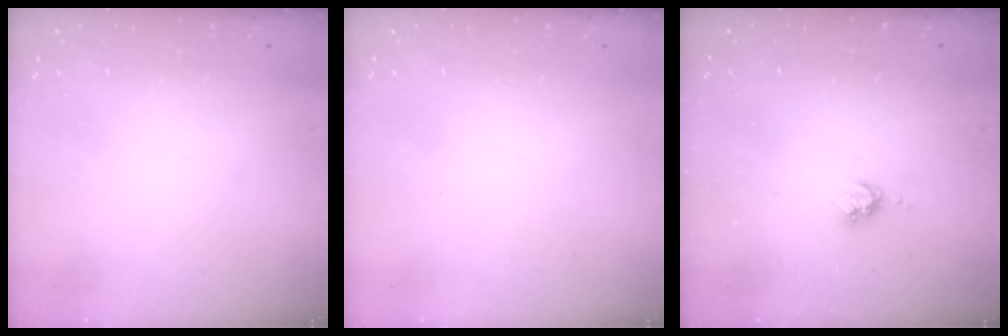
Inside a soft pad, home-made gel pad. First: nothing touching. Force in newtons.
{"total": 0.0}
{"total": 3.4, "press": 3.3, "slide": 0.5}